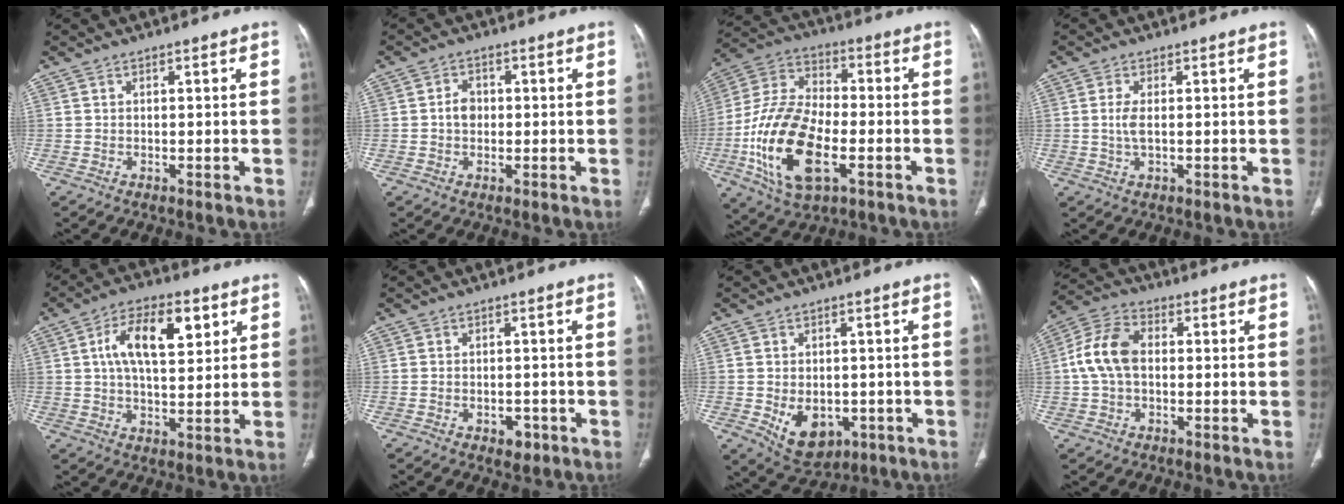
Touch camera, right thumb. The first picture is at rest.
{"total": 3.1, "force": [-0.1, 2.5, 1.8], "torque": [-0.021, 0.008, -0.007]}
{"total": 20.4, "force": [-5.8, 10.2, 16.6], "torque": [-0.329, 0.014, -0.103]}
{"total": 2.9, "force": [0.1, 1.1, 2.7], "torque": [-0.068, -0.002, 0.004]}
{"total": 12.8, "force": [4.1, 6.2, 10.4], "torque": [-0.160, 0.000, 0.066]}
{"total": 3.0, "force": [-1.4, 2.1, 1.7], "torque": [-0.011, 0.005, -0.012]}
{"total": 8.6, "force": [-2.5, 6.2, 5.4], "torque": [-0.065, 0.005, -0.020]}
{"total": 9.6, "force": [0.2, 6.4, 7.2], "torque": [-0.145, 0.027, -0.003]}